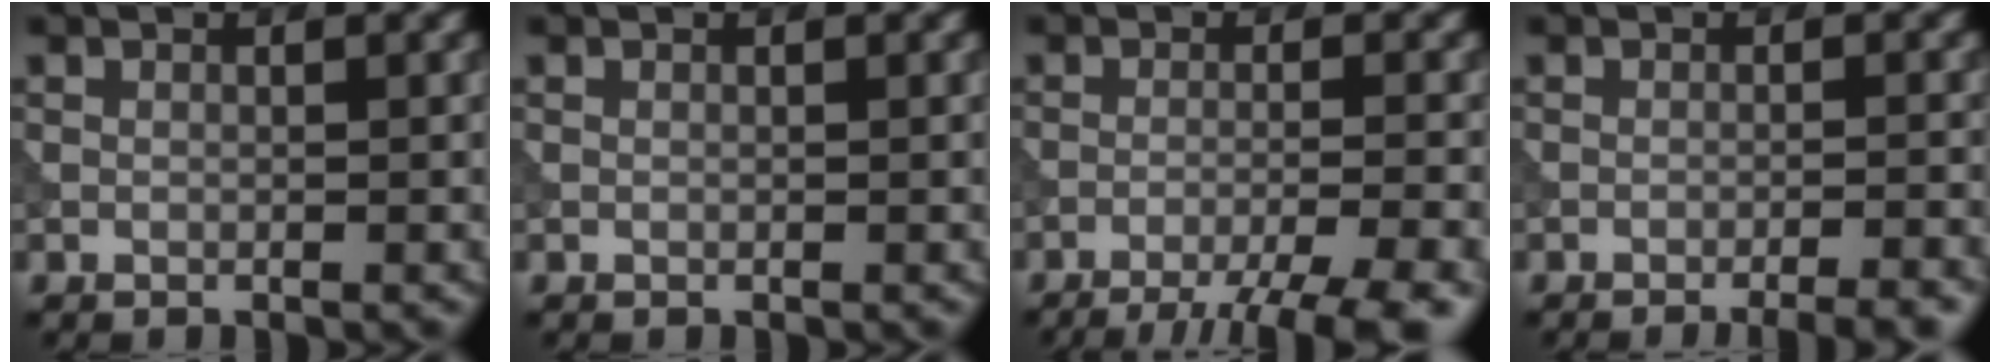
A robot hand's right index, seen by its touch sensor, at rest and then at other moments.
{"total": 0.0}
{"total": 8.2, "force": [-6.4, 1.5, 4.9], "torque": [-0.070, -0.011, -0.085]}
{"total": 4.7, "force": [-3.5, 1.2, 2.9], "torque": [-0.026, 0.010, -0.043]}